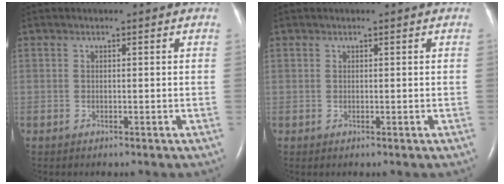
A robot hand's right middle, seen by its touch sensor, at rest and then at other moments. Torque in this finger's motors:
{"motor_torque": [0.25, -0.23, 0.00, 0.00]}